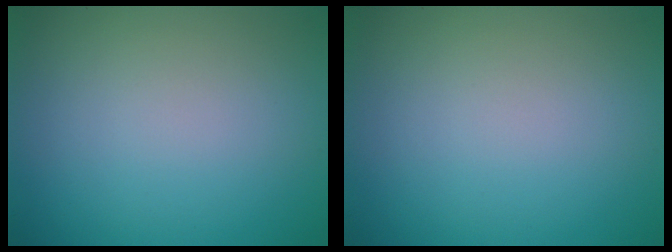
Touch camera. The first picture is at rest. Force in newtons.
{"total": 0.0}